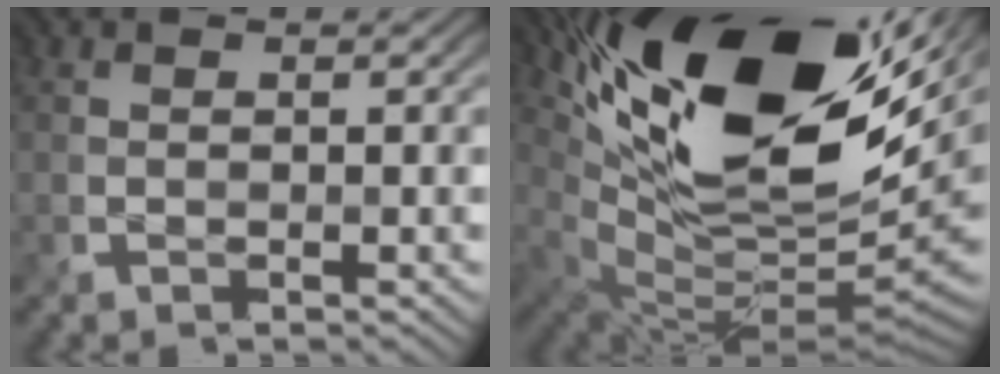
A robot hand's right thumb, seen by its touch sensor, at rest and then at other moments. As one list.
[{"total": 19.0, "force": [7.4, 8.7, 15.1], "torque": [-0.279, -0.007, 0.156]}]